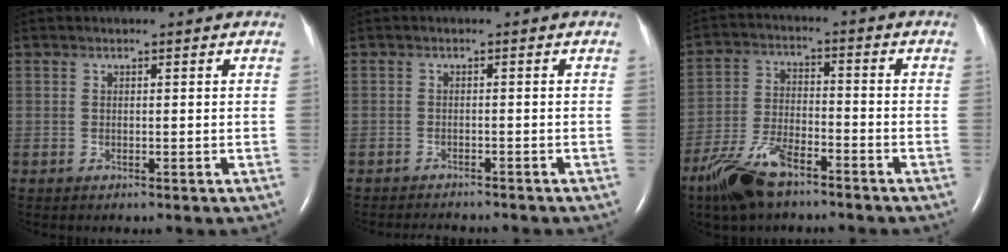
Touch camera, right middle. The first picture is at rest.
{"total": 5.1, "force": [-4.8, 0.7, 1.4], "torque": [-0.018, -0.010, -0.065]}
{"total": 10.3, "force": [-7.4, 3.5, 6.3], "torque": [-0.138, -0.012, -0.141]}